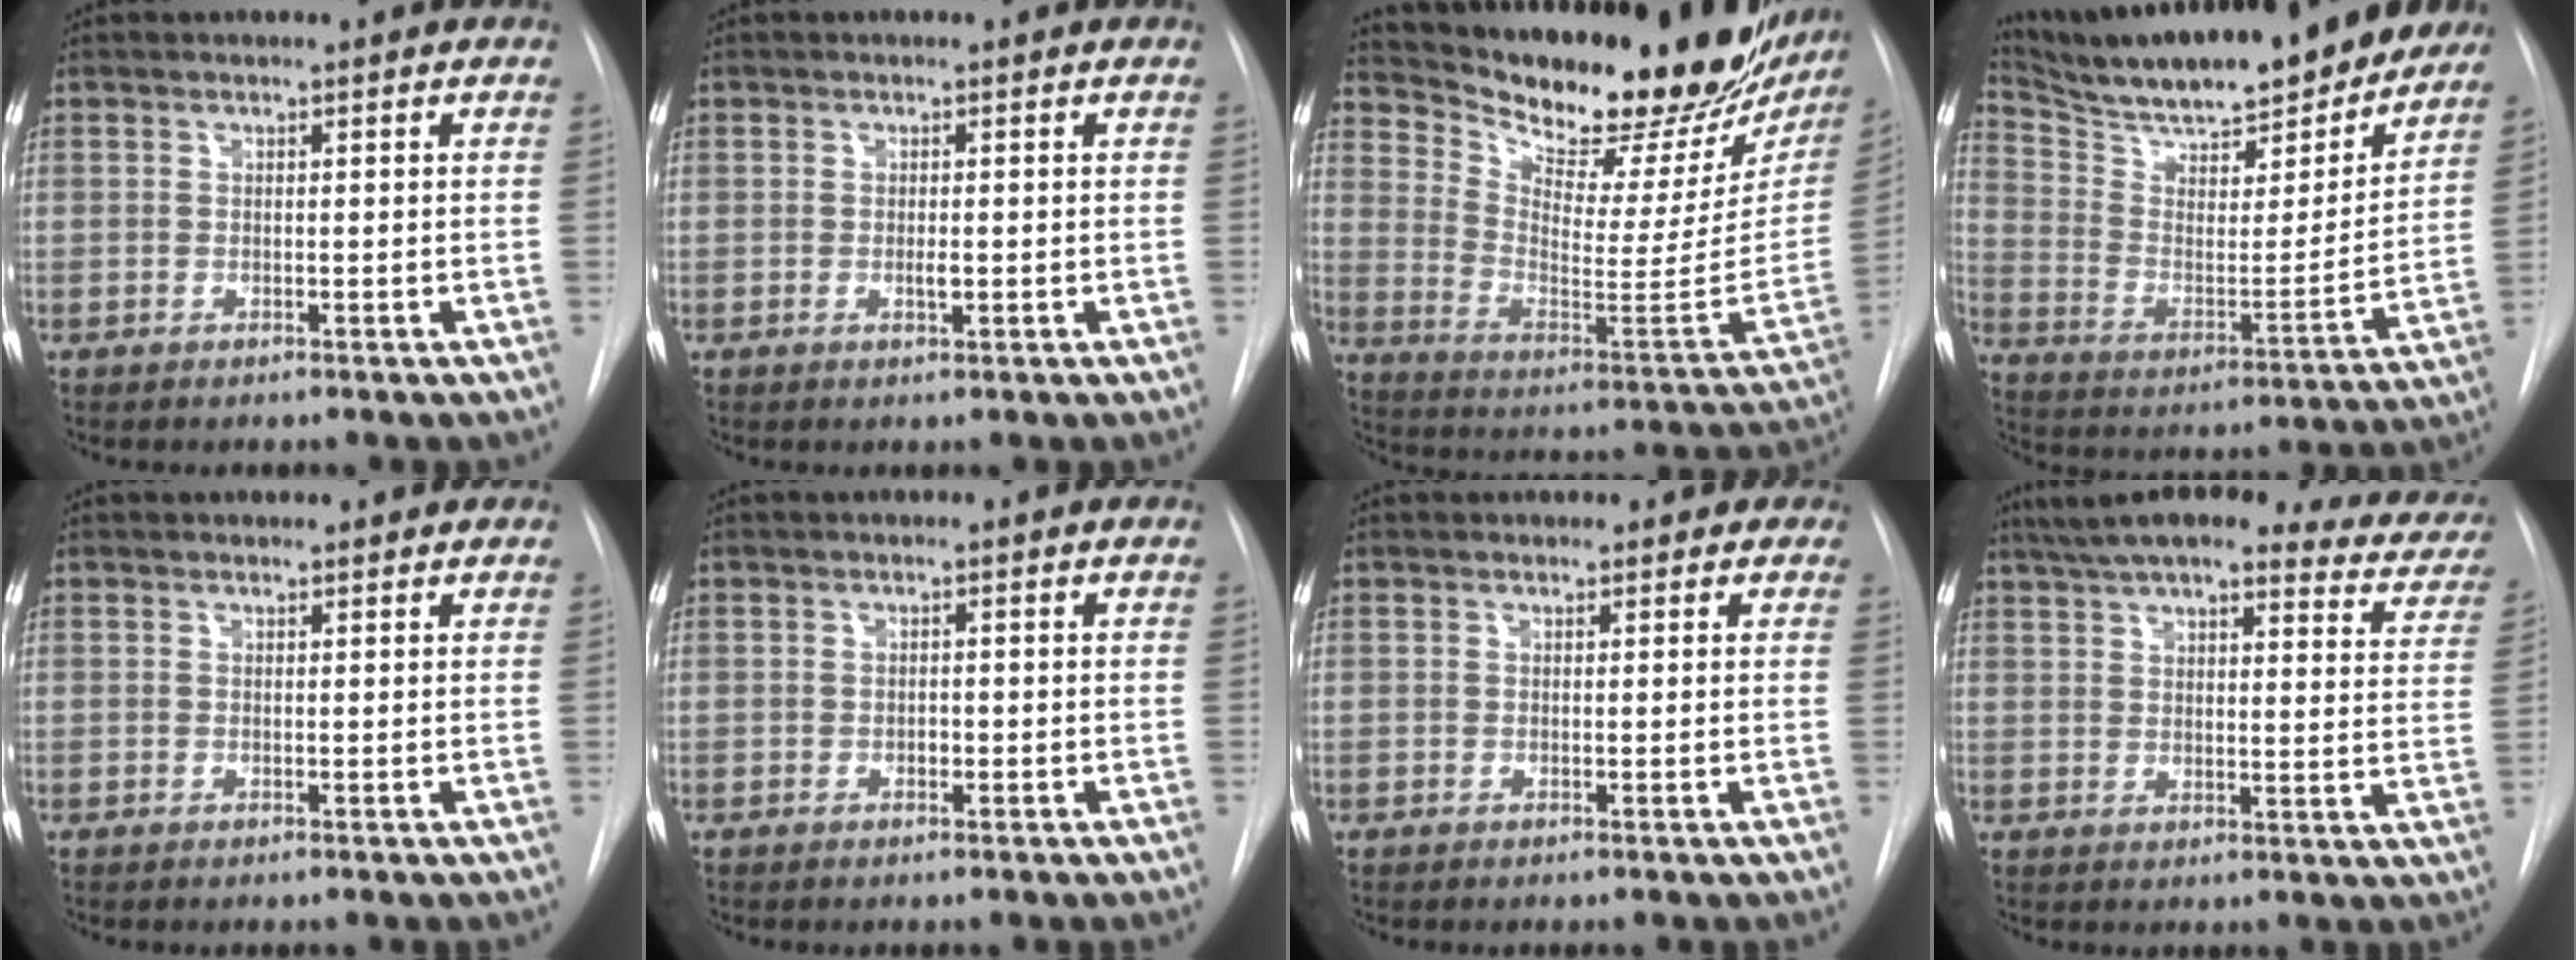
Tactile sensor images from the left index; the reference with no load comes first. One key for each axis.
{"total": 0.9, "fx": 0.0, "fy": 0.3, "fz": 0.8, "tx": -0.016, "ty": -0.002, "tz": -0.001}
{"total": 29.8, "fx": 25.3, "fy": 7.9, "fz": 13.6, "tx": -0.225, "ty": -0.073, "tz": 0.347}
{"total": 26.3, "fx": 22.9, "fy": 5.3, "fz": 11.9, "tx": -0.197, "ty": -0.024, "tz": 0.331}
{"total": 1.6, "fx": 1.5, "fy": 0.7, "fz": 0.2, "tx": -0.004, "ty": 0.008, "tz": 0.014}
{"total": 0.7, "fx": -0.2, "fy": 0.5, "fz": 0.4, "tx": -0.007, "ty": 0.001, "tz": -0.005}
{"total": 2.9, "fx": 2.3, "fy": 1.8, "fz": 0.1, "tx": 0.020, "ty": -0.004, "tz": 0.010}
{"total": 28.1, "fx": 23.4, "fy": 6.1, "fz": 14.2, "tx": -0.213, "ty": -0.009, "tz": 0.274}